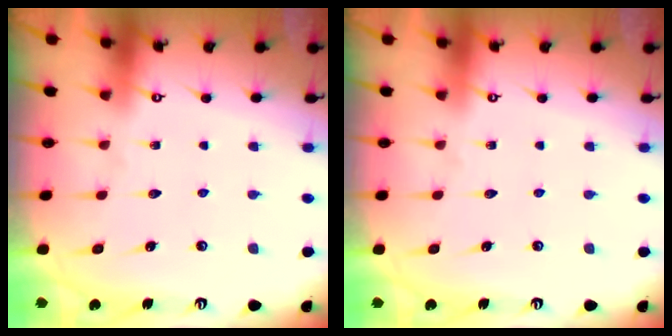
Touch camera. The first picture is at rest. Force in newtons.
{"total": 0.0}